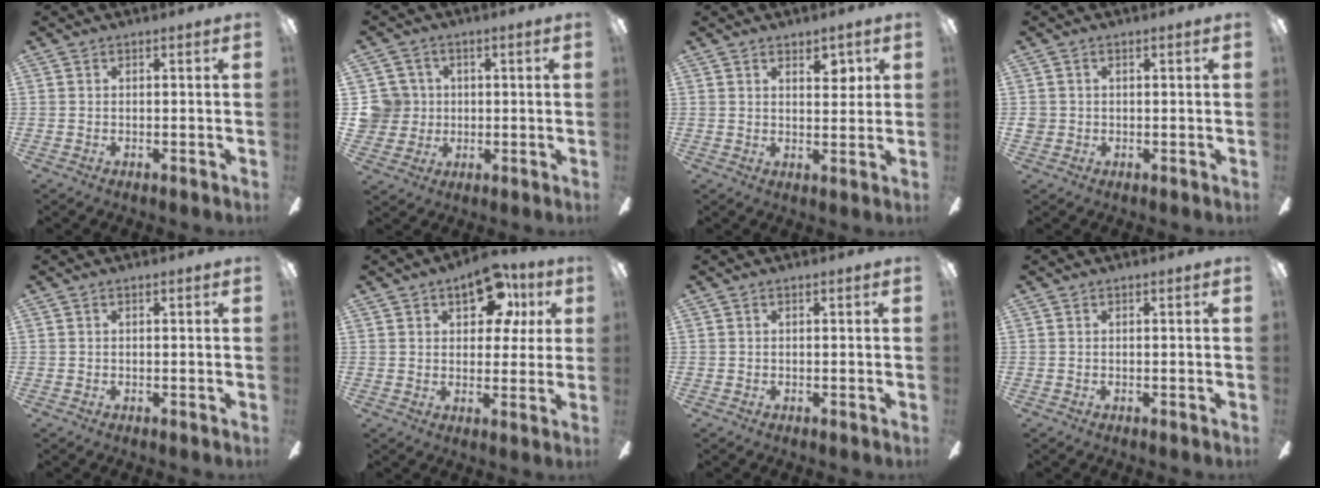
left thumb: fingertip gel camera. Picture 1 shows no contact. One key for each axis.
{"total": 7.7, "fx": 1.0, "fy": 7.6, "fz": 1.0, "tx": -0.044, "ty": 0.009, "tz": 0.023}
{"total": 4.4, "fx": 2.7, "fy": 2.1, "fz": 2.9, "tx": -0.029, "ty": -0.009, "tz": 0.040}
{"total": 1.9, "fx": -0.1, "fy": 1.8, "fz": 0.6, "tx": -0.010, "ty": 0.006, "tz": -0.004}
{"total": 0.0}
{"total": 12.9, "fx": 6.3, "fy": 7.4, "fz": 8.6, "tx": -0.105, "ty": -0.007, "tz": 0.104}
{"total": 0.0}
{"total": 0.0}